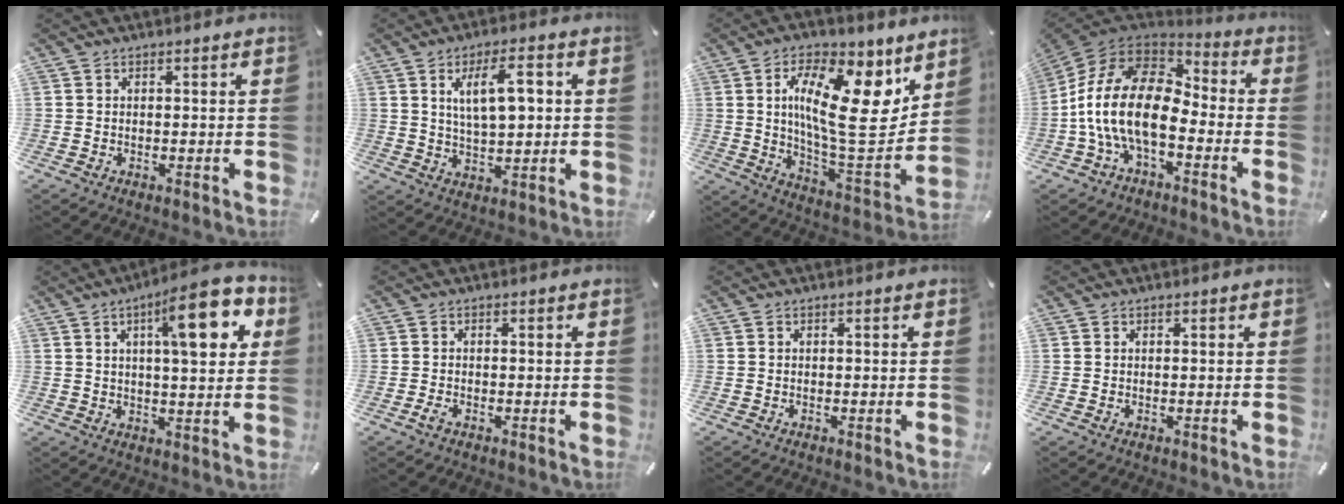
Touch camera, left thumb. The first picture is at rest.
{"total": 10.1, "force": [3.1, 4.2, 8.6], "torque": [-0.149, 0.003, 0.048]}
{"total": 21.3, "force": [7.5, 8.3, 18.1], "torque": [-0.296, -0.052, 0.116]}
{"total": 19.3, "force": [-4.3, 10.8, 15.4], "torque": [-0.313, 0.025, -0.072]}
{"total": 15.6, "force": [6.8, 5.1, 13.1], "torque": [-0.182, -0.025, 0.103]}
{"total": 0.8, "force": [-0.5, 0.4, 0.5], "torque": [-0.010, 0.001, -0.010]}
{"total": 0.0}
{"total": 0.0}